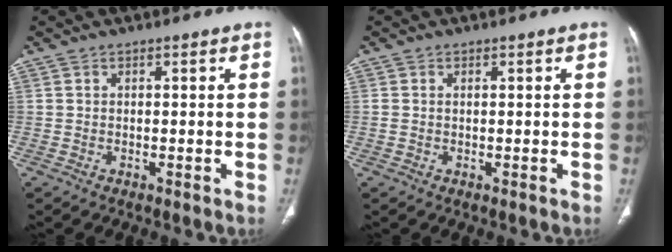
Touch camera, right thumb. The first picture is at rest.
{"total": 0.8, "force": [0.1, 0.5, 0.6], "torque": [-0.023, 0.009, 0.008]}